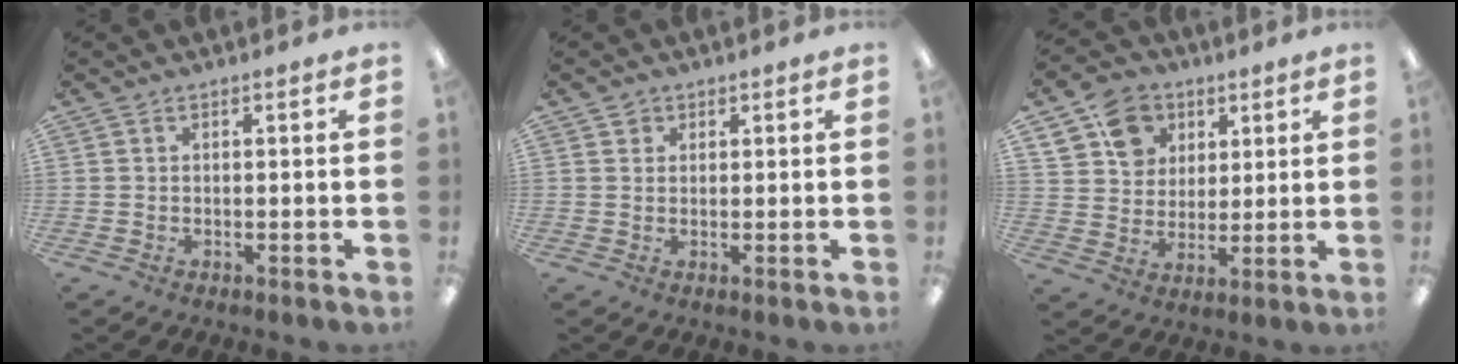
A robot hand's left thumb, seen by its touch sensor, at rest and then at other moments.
{"total": 1.4, "force": [0.9, 1.1, 0.1], "torque": [0.006, -0.001, 0.016]}
{"total": 12.1, "force": [6.5, 9.5, 3.8], "torque": [-0.072, -0.020, 0.126]}